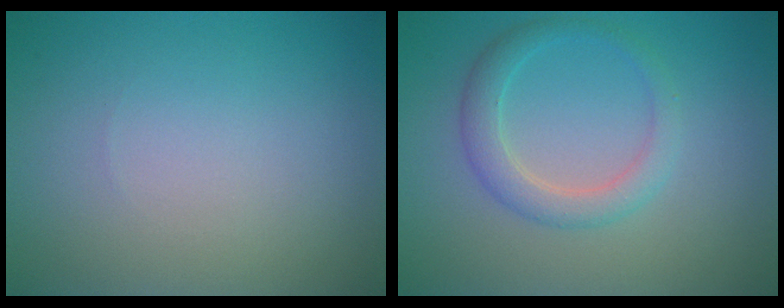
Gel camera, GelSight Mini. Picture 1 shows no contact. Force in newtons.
{"total": 2.7, "press": 2.7, "slide": 0.1}